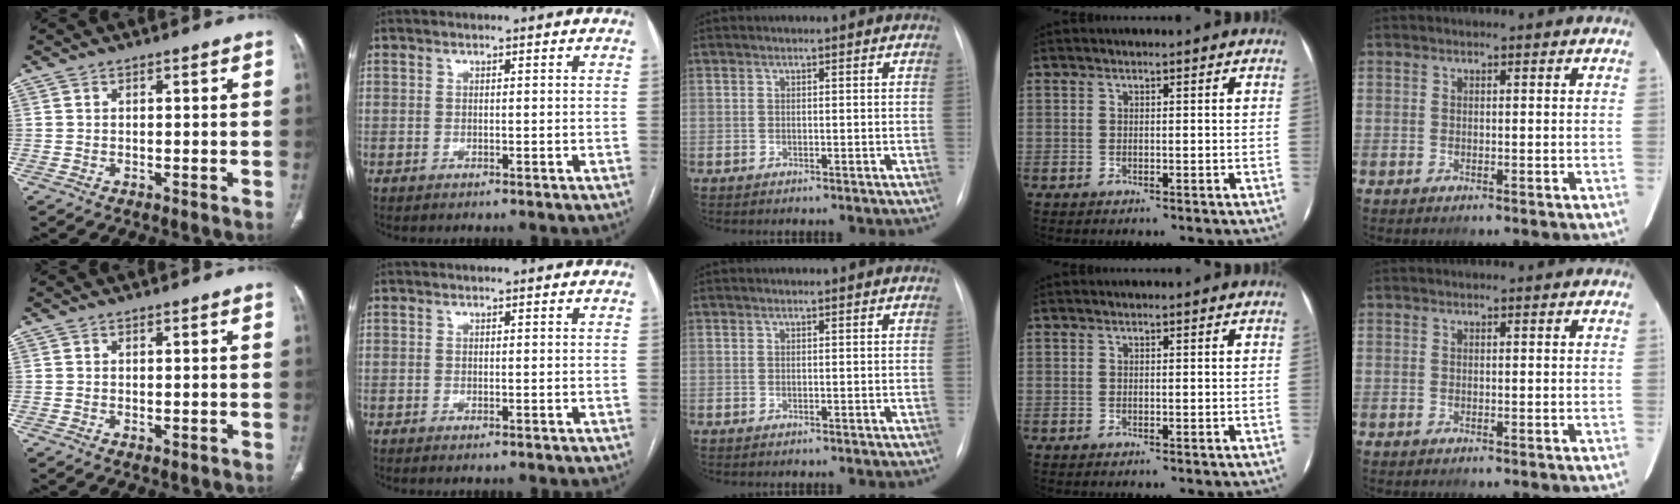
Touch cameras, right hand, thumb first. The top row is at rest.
{"thumb": {"total": 1.0, "force": [-0.2, 0.5, 0.8], "torque": [-0.014, -0.004, 0.001]}, "index": {"total": 0.5, "force": [-0.5, 0.0, 0.3], "torque": [-0.004, -0.001, -0.006]}}